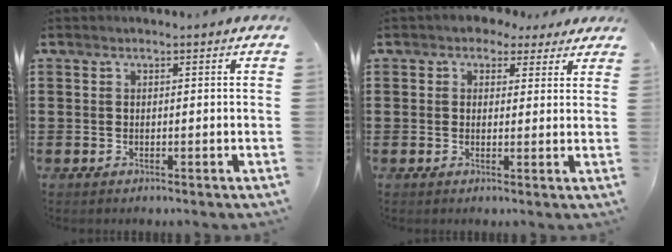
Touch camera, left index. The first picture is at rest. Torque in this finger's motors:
{"motor_torque": [2.14, 0.00, 0.47, 0.04]}